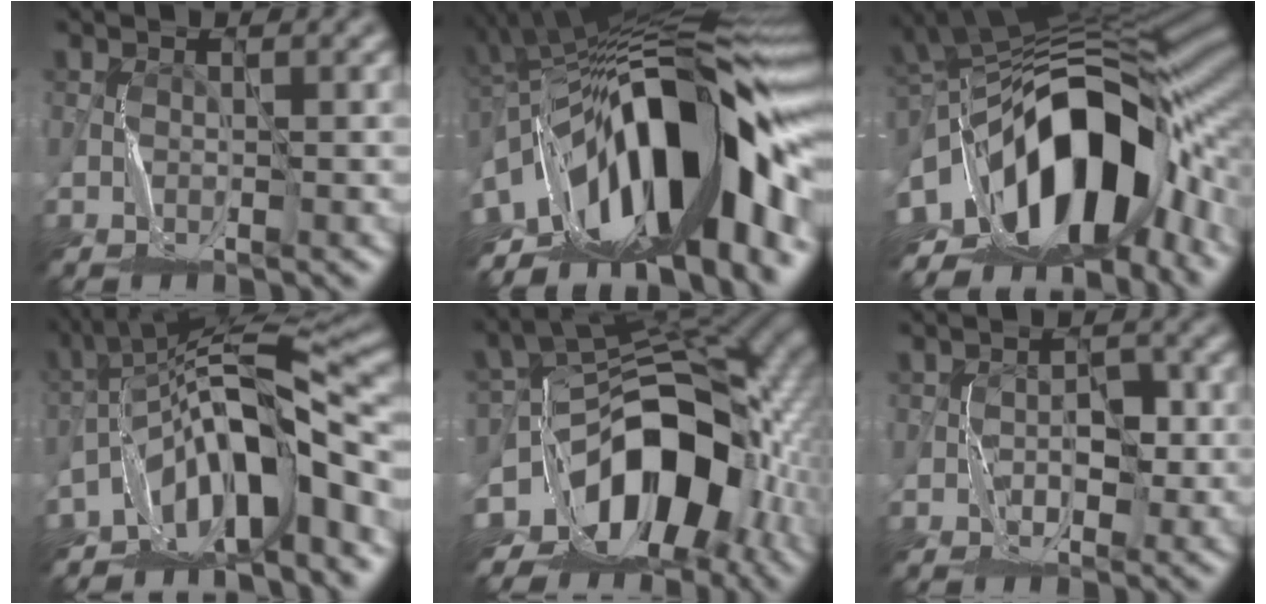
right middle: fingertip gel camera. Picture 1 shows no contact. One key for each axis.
{"total": 17.3, "fx": -4.4, "fy": 7.8, "fz": 14.8, "tx": -0.210, "ty": 0.026, "tz": -0.093}
{"total": 15.9, "fx": -5.1, "fy": 8.0, "fz": 12.7, "tx": -0.183, "ty": 0.017, "tz": -0.098}
{"total": 11.0, "fx": -5.4, "fy": 3.6, "fz": 8.9, "tx": -0.126, "ty": 0.017, "tz": -0.096}
{"total": 13.8, "fx": -6.0, "fy": 8.8, "fz": 8.7, "tx": -0.109, "ty": 0.002, "tz": -0.110}
{"total": 2.5, "fx": -0.6, "fy": 1.7, "fz": 1.7, "tx": -0.013, "ty": 0.003, "tz": -0.008}